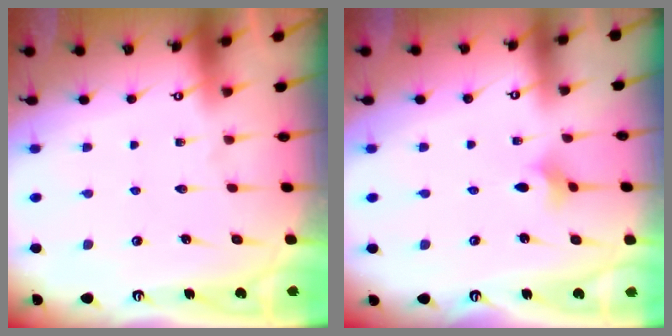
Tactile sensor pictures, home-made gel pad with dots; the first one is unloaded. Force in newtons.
{"total": 2.6, "press": 2.5, "slide": 0.5}